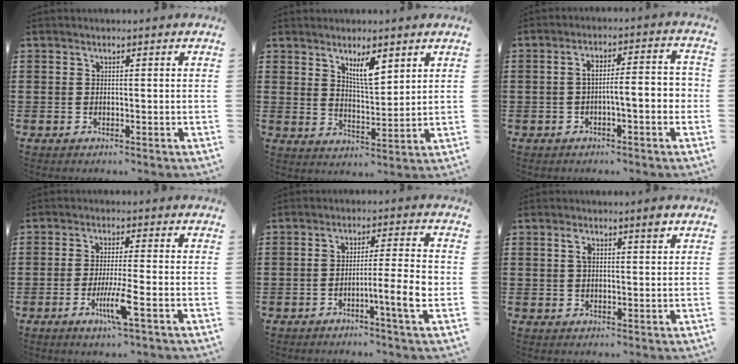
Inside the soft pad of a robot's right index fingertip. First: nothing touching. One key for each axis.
{"total": 5.5, "fx": 3.3, "fy": 1.7, "fz": 4.1, "tx": -0.079, "ty": 0.000, "tz": 0.055}
{"total": 5.1, "fx": -1.4, "fy": 0.9, "fz": 4.8, "tx": -0.084, "ty": 0.005, "tz": -0.029}
{"total": 6.2, "fx": -2.5, "fy": 0.1, "fz": 5.6, "tx": -0.112, "ty": -0.022, "tz": -0.046}
{"total": 7.1, "fx": -2.2, "fy": 0.0, "fz": 6.7, "tx": -0.111, "ty": -0.006, "tz": -0.040}
{"total": 3.0, "fx": 1.4, "fy": 0.7, "fz": 2.6, "tx": -0.045, "ty": 0.001, "tz": 0.020}